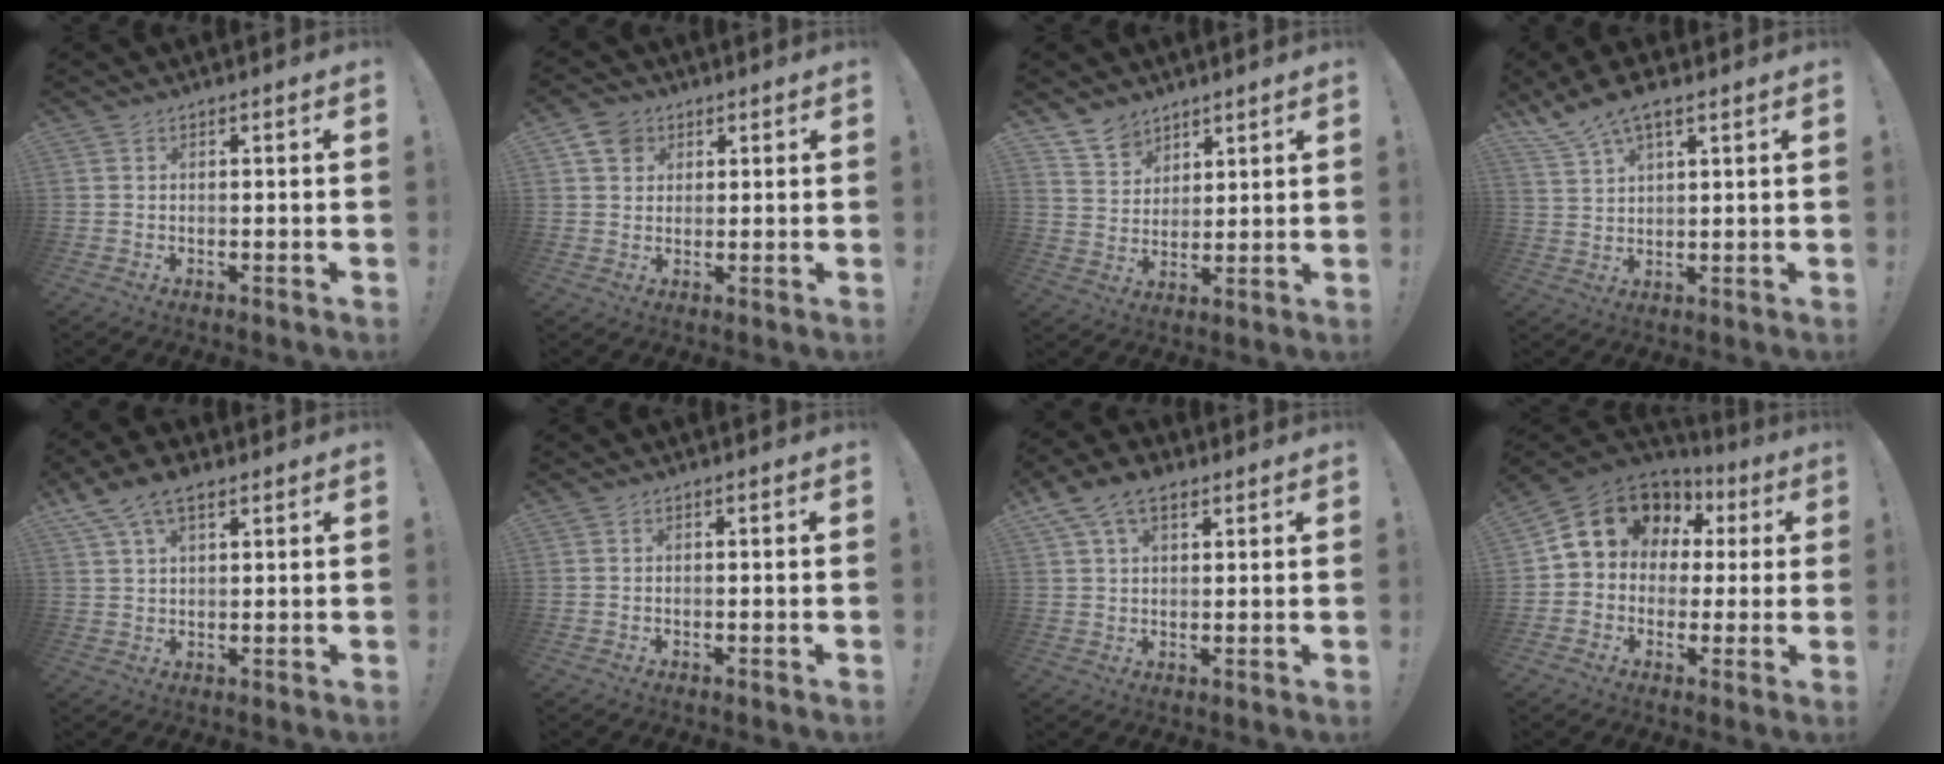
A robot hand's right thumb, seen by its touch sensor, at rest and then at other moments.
{"total": 5.9, "force": [3.1, 4.6, 1.8], "torque": [-0.031, -0.009, 0.060]}
{"total": 8.0, "force": [6.5, 4.6, 0.9], "torque": [-0.028, -0.046, 0.129]}
{"total": 7.9, "force": [5.7, 2.4, 4.9], "torque": [-0.092, -0.027, 0.109]}
{"total": 8.3, "force": [4.9, 3.9, 5.4], "torque": [-0.100, -0.005, 0.096]}
{"total": 0.0}
{"total": 8.6, "force": [4.4, 4.9, 5.5], "torque": [-0.094, -0.003, 0.087]}
{"total": 13.1, "force": [5.3, 10.4, 6.0], "torque": [-0.085, -0.028, 0.107]}